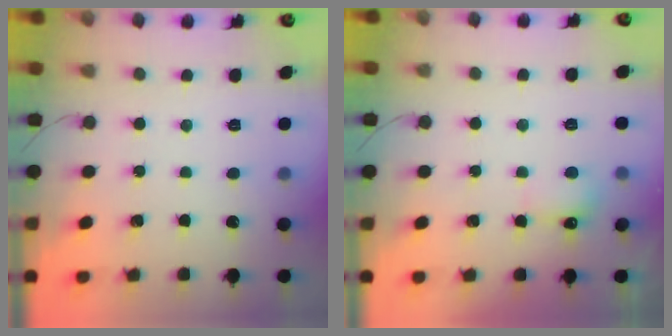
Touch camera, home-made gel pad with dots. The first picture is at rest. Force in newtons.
{"total": 4.8, "press": 4.7, "slide": 0.9}